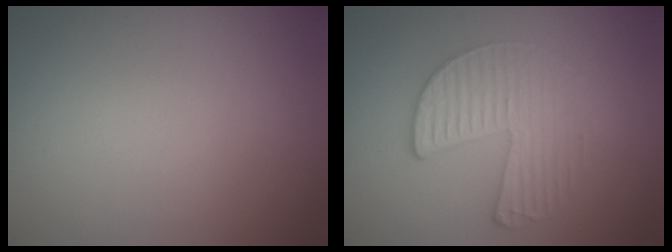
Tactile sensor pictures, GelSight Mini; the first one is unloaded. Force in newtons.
{"total": 3.6, "press": 2.7, "slide": 2.4}